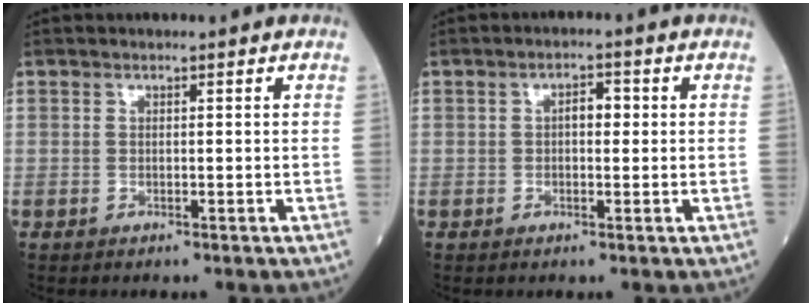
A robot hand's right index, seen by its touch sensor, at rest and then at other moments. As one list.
[{"total": 2.8, "force": [0.4, 1.3, 2.5], "torque": [-0.037, 0.011, 0.005]}]